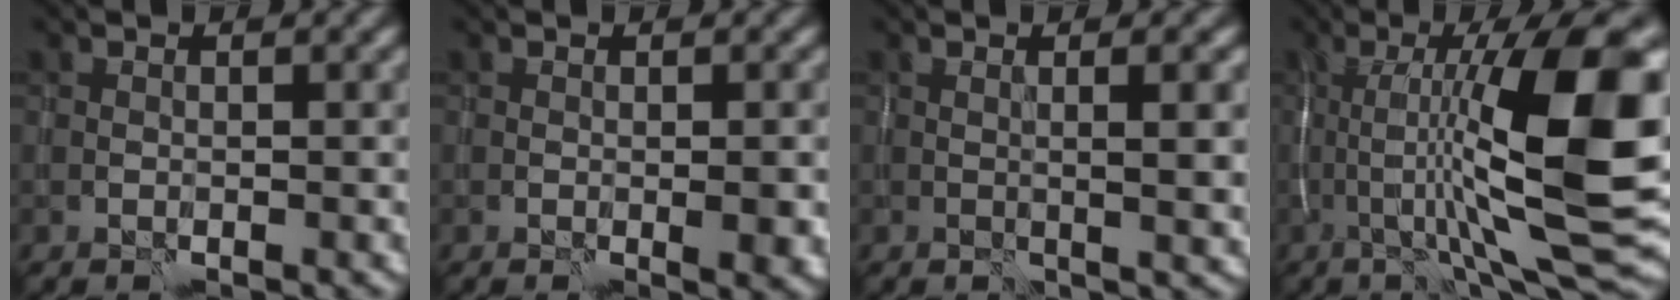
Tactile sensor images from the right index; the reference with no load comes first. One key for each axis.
{"total": 1.6, "fx": -0.3, "fy": 0.3, "fz": 1.5, "tx": -0.022, "ty": -0.003, "tz": -0.004}
{"total": 3.5, "fx": 0.3, "fy": 0.9, "fz": 3.4, "tx": -0.047, "ty": 0.006, "tz": 0.004}
{"total": 13.8, "fx": -0.6, "fy": 2.6, "fz": 13.5, "tx": -0.210, "ty": 0.020, "tz": -0.011}